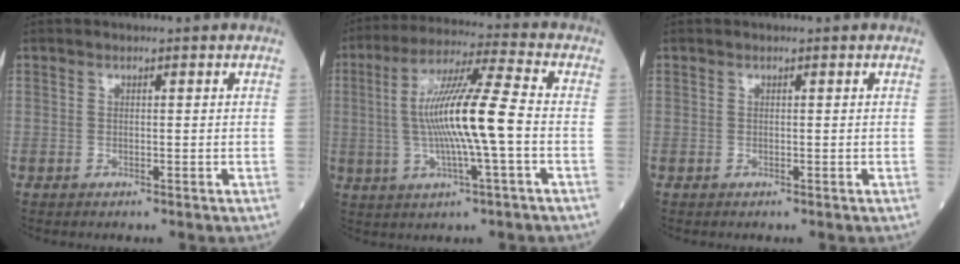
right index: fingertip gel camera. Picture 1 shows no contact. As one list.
[{"total": 13.1, "force": [-0.9, 0.1, 13.0], "torque": [-0.247, 0.009, -0.020]}, {"total": 0.0}]